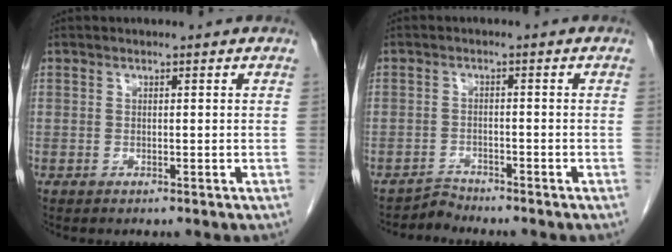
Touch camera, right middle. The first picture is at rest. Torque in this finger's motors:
{"motor_torque": [-0.23, 0.01, -0.07, -0.03]}